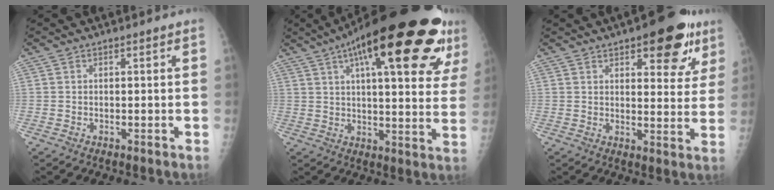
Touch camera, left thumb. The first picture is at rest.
{"total": 30.5, "force": [15.9, 8.5, 24.6], "torque": [-0.305, 0.001, 0.226]}
{"total": 13.3, "force": [7.6, 5.6, 9.4], "torque": [-0.068, -0.029, 0.095]}